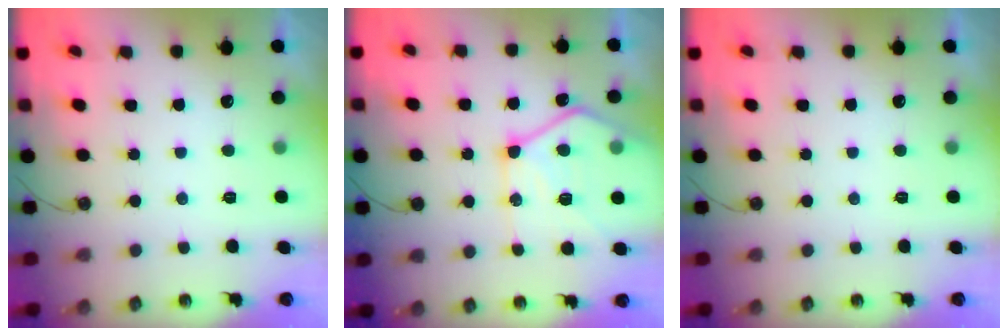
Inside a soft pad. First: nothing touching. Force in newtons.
{"total": 16.7, "press": 16.6, "slide": 1.6}
{"total": 0.0}